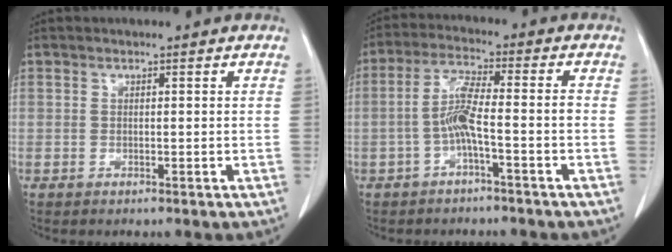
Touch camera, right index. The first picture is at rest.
{"total": 5.9, "force": [-2.0, 0.2, 5.5], "torque": [-0.112, 0.014, -0.038]}